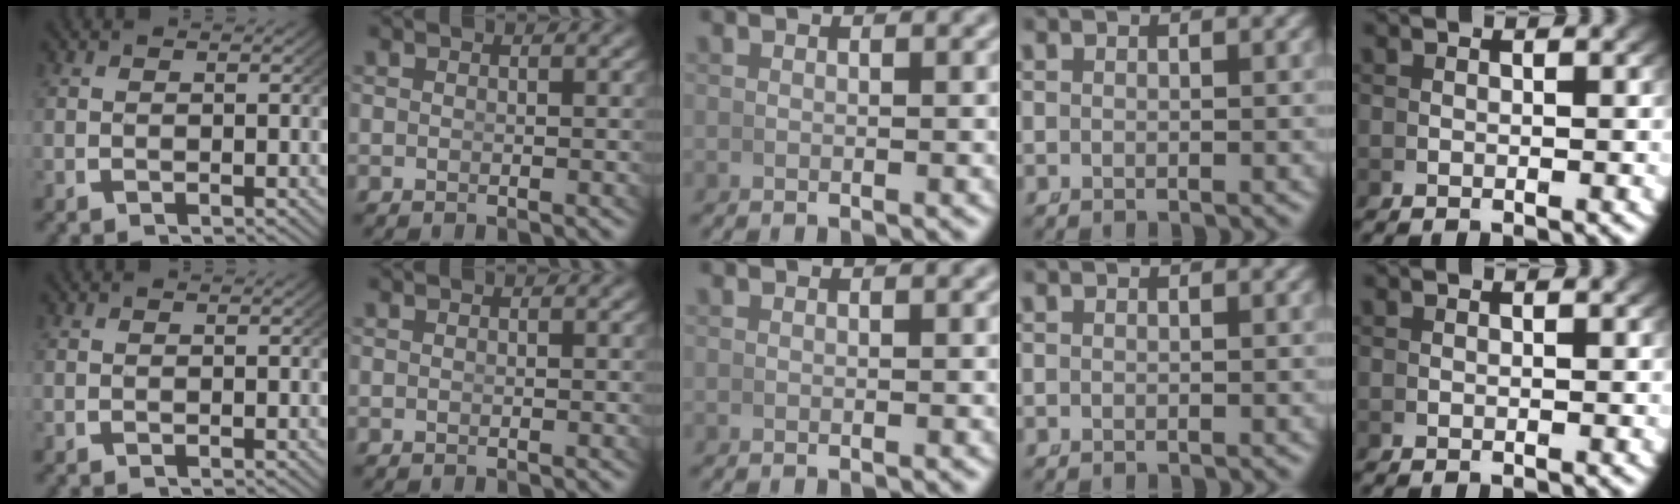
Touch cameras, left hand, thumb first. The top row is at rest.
{}